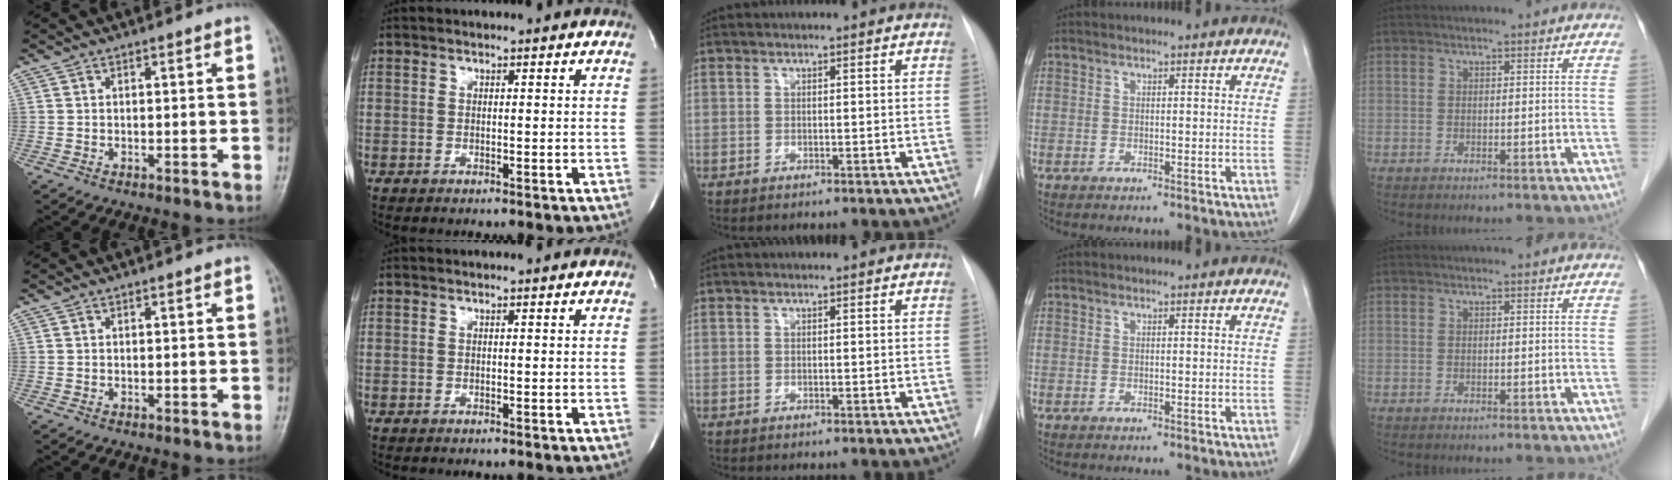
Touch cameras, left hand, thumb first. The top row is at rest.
{}